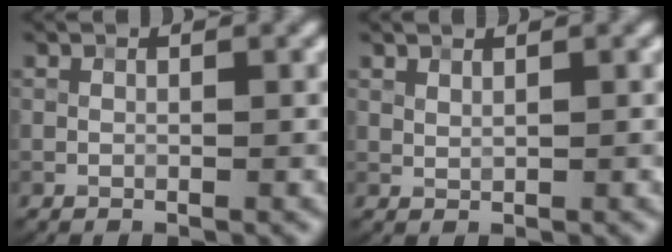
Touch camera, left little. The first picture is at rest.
{"total": 0.9, "force": [0.8, 0.2, 0.3], "torque": [-0.012, -0.001, 0.017]}